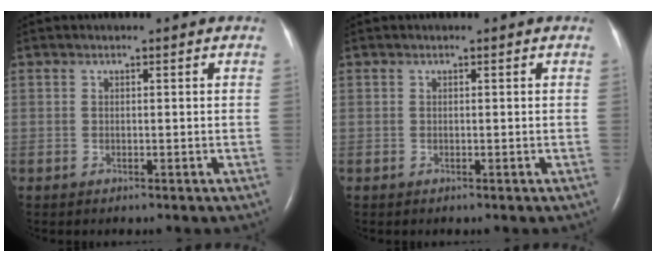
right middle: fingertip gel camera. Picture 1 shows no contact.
{"total": 0.0}